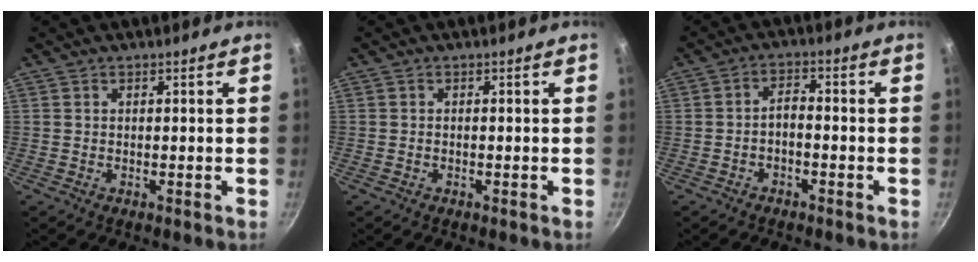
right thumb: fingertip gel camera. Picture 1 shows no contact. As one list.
[{"total": 0.0}, {"total": 3.2, "force": [-1.6, 1.5, 2.2], "torque": [-0.037, 0.026, -0.030]}]